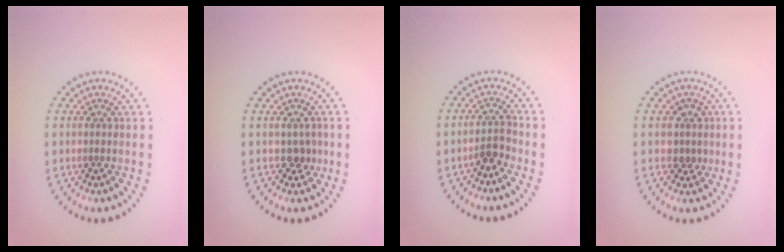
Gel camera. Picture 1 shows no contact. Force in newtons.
{"total": 1.2, "press": 1.0, "slide": 0.5}
{"total": 1.9, "press": 1.5, "slide": 1.1}
{"total": 1.9, "press": 1.5, "slide": 1.0}